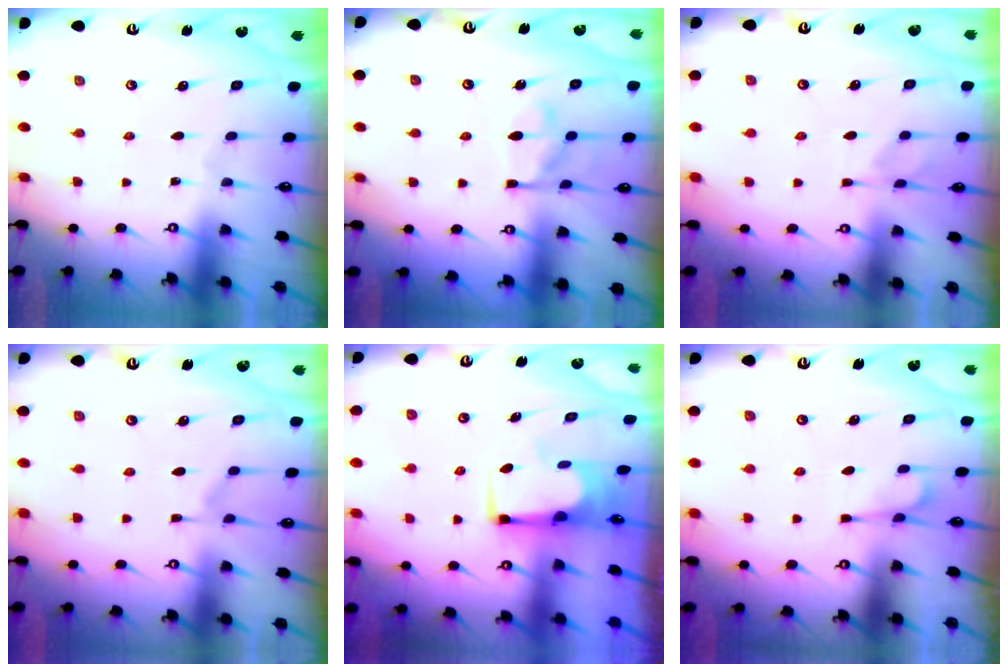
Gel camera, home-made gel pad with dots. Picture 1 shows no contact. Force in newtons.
{"total": 10.8, "press": 10.7, "slide": 0.8}
{"total": 2.0, "press": 1.6, "slide": 1.2}
{"total": 1.4, "press": 0.1, "slide": 1.4}
{"total": 3.8, "press": 3.7, "slide": 0.4}
{"total": 1.3, "press": 0.2, "slide": 1.3}